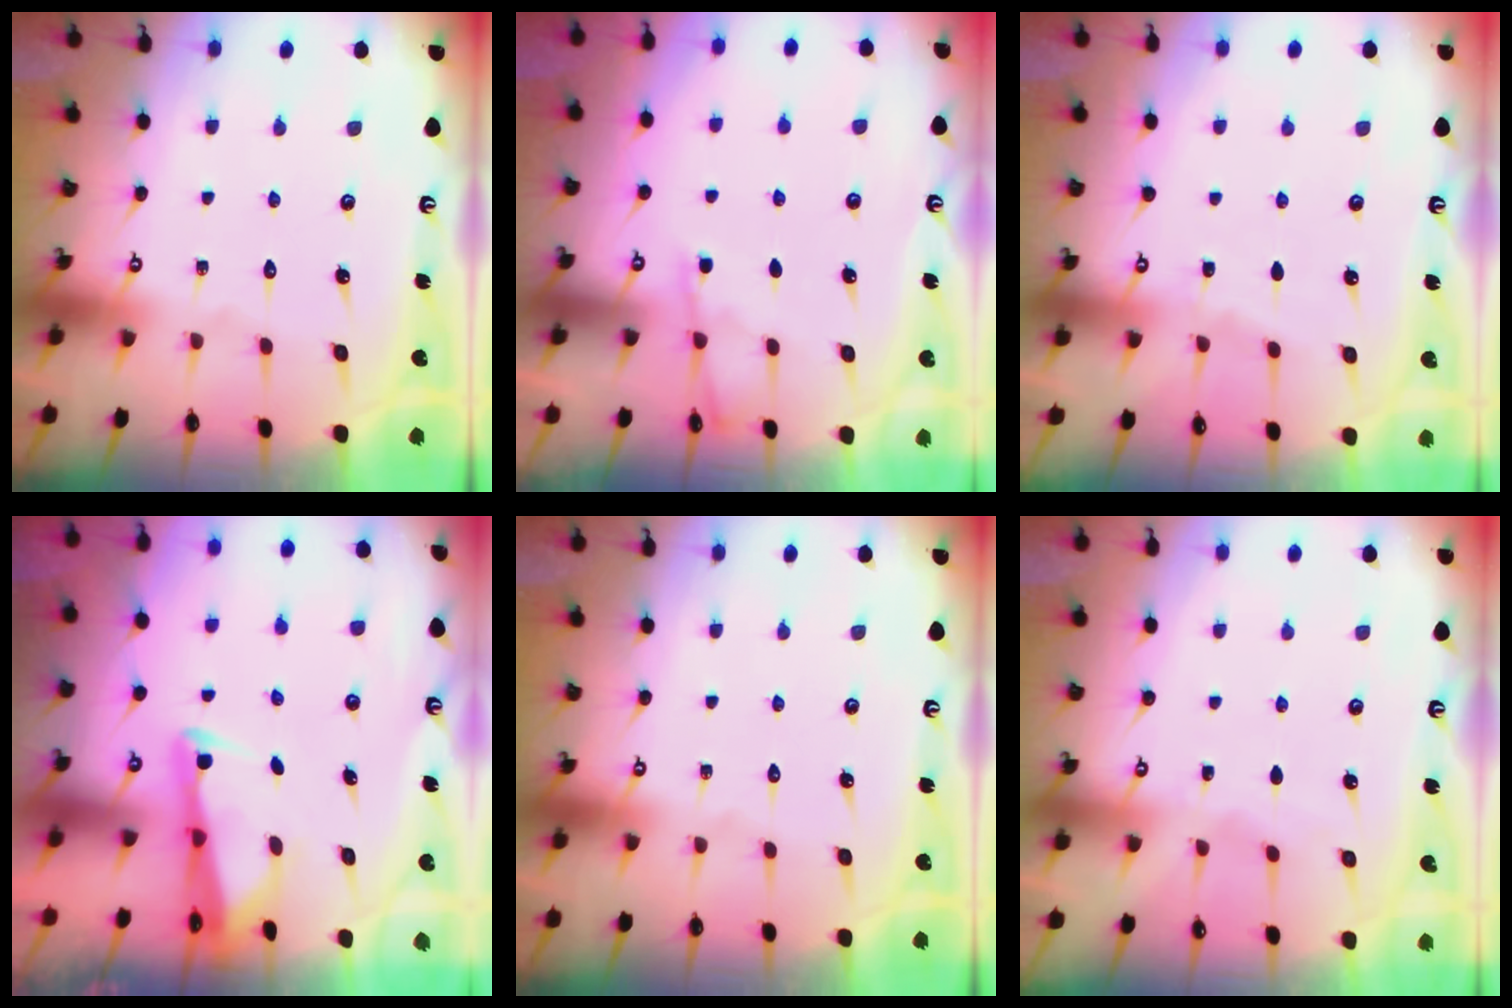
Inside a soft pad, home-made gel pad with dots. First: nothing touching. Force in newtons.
{"total": 3.3, "press": 3.2, "slide": 0.4}
{"total": 3.2, "press": 3.2, "slide": 0.4}
{"total": 2.8, "press": 2.7, "slide": 0.6}
{"total": 0.0}
{"total": 2.9, "press": 2.8, "slide": 0.4}